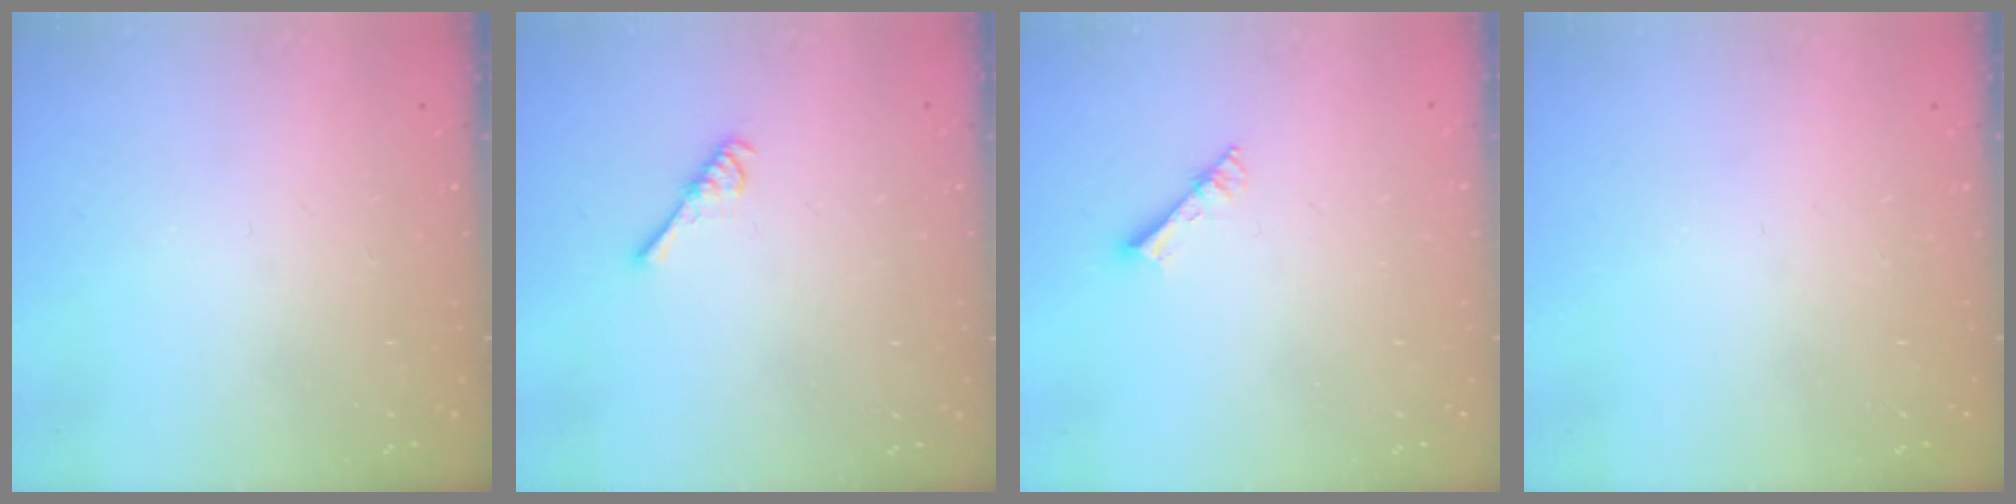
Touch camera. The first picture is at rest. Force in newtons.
{"total": 3.8, "press": 3.7, "slide": 0.6}
{"total": 4.1, "press": 4.1, "slide": 0.4}
{"total": 0.0}